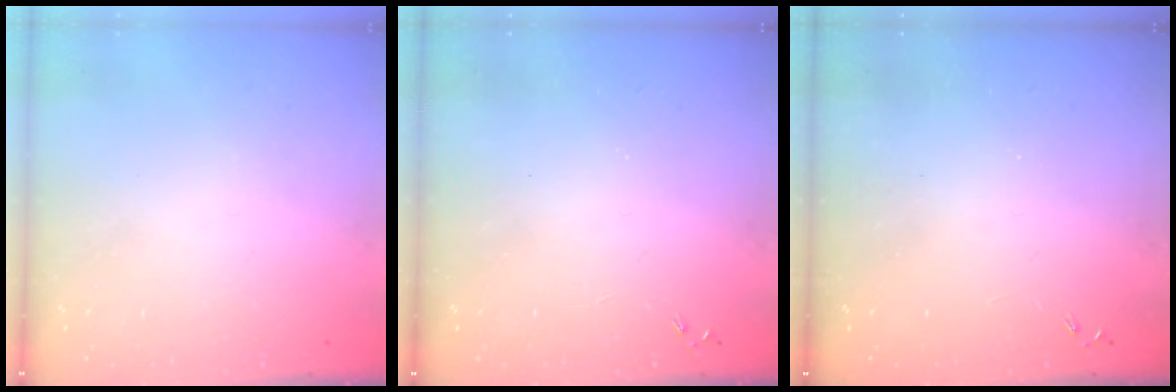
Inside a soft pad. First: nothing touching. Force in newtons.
{"total": 0.0}
{"total": 0.0}